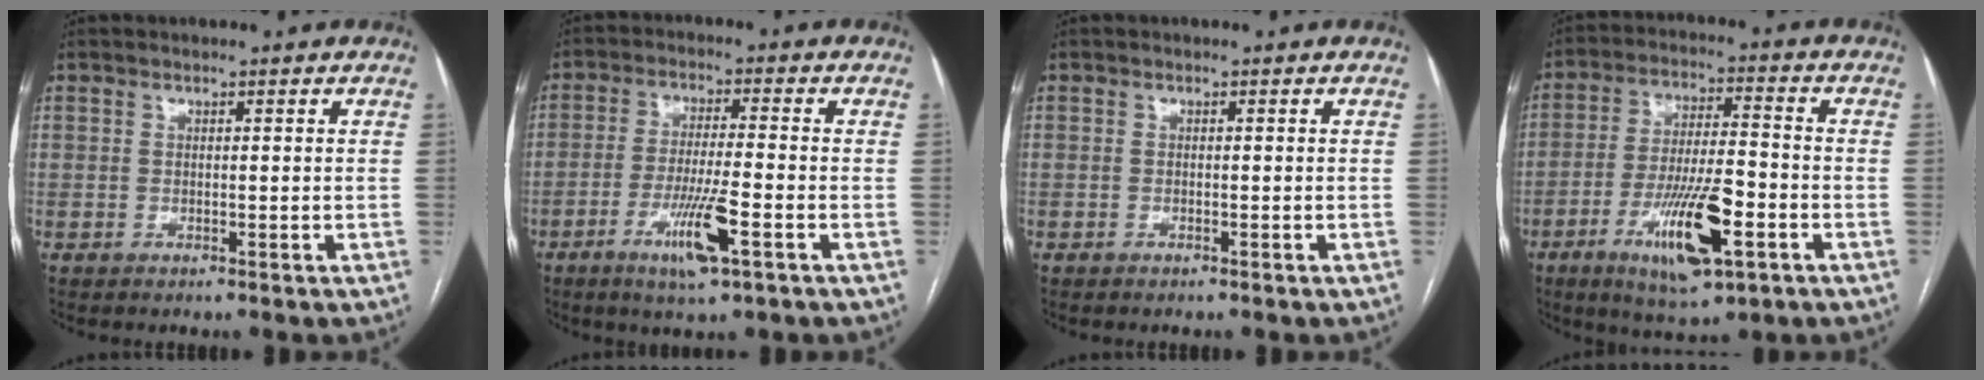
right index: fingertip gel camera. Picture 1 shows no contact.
{"total": 8.4, "force": [-3.8, 0.4, 7.4], "torque": [-0.142, -0.016, -0.066]}
{"total": 0.0}
{"total": 13.3, "force": [-5.5, 2.9, 11.8], "torque": [-0.220, -0.009, -0.087]}